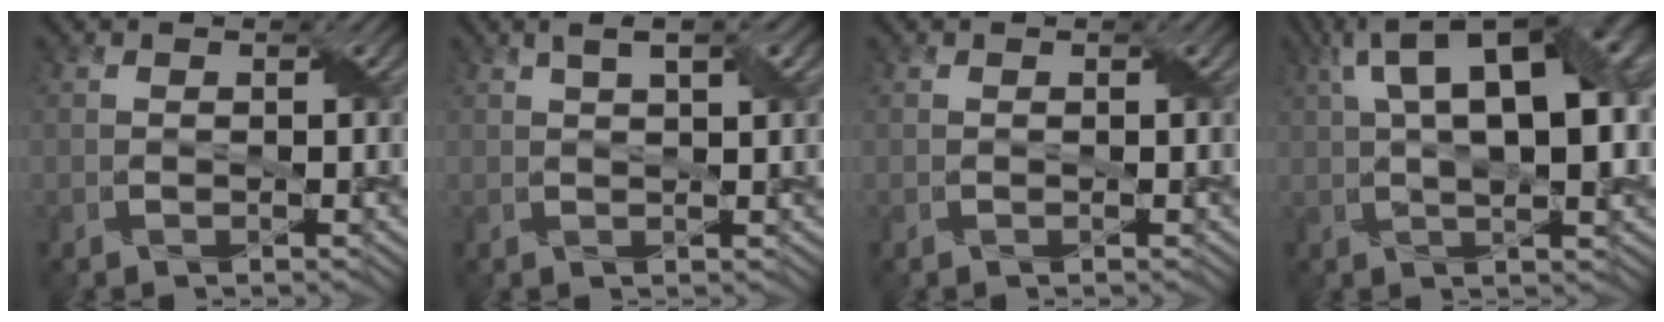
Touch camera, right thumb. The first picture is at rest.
{"total": 3.6, "force": [1.7, 0.9, 3.1], "torque": [-0.055, -0.002, 0.029]}
{"total": 0.0}
{"total": 15.8, "force": [3.9, 6.4, 13.9], "torque": [-0.207, 0.039, 0.045]}